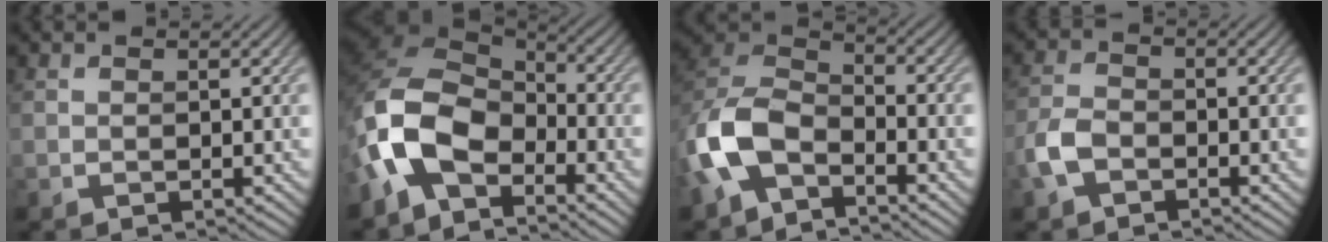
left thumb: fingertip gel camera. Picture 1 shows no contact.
{"total": 11.3, "force": [-5.4, 6.8, 7.2], "torque": [-0.162, -0.008, -0.125]}
{"total": 9.9, "force": [-4.8, 5.8, 6.5], "torque": [-0.145, -0.001, -0.110]}
{"total": 4.0, "force": [-2.1, 2.4, 2.4], "torque": [-0.057, 0.000, -0.055]}